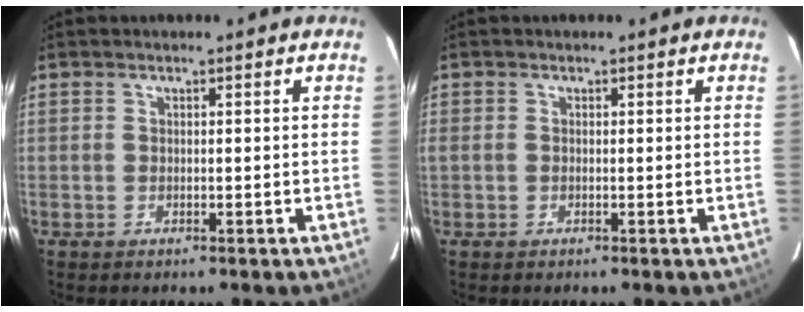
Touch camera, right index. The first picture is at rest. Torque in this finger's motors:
{"motor_torque": [0.66, -0.03, 0.39, 0.07]}